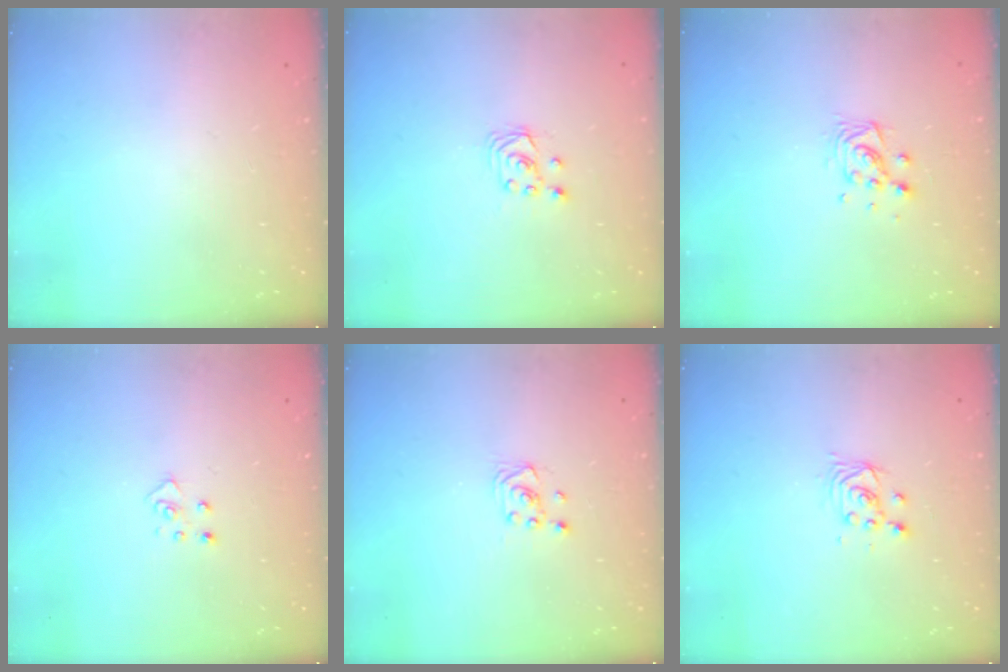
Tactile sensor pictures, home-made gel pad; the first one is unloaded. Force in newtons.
{"total": 2.6, "press": 2.6, "slide": 0.3}
{"total": 7.8, "press": 7.8, "slide": 0.3}
{"total": 3.8, "press": 3.8, "slide": 0.4}
{"total": 3.1, "press": 2.8, "slide": 1.3}
{"total": 2.9, "press": 2.9, "slide": 0.1}